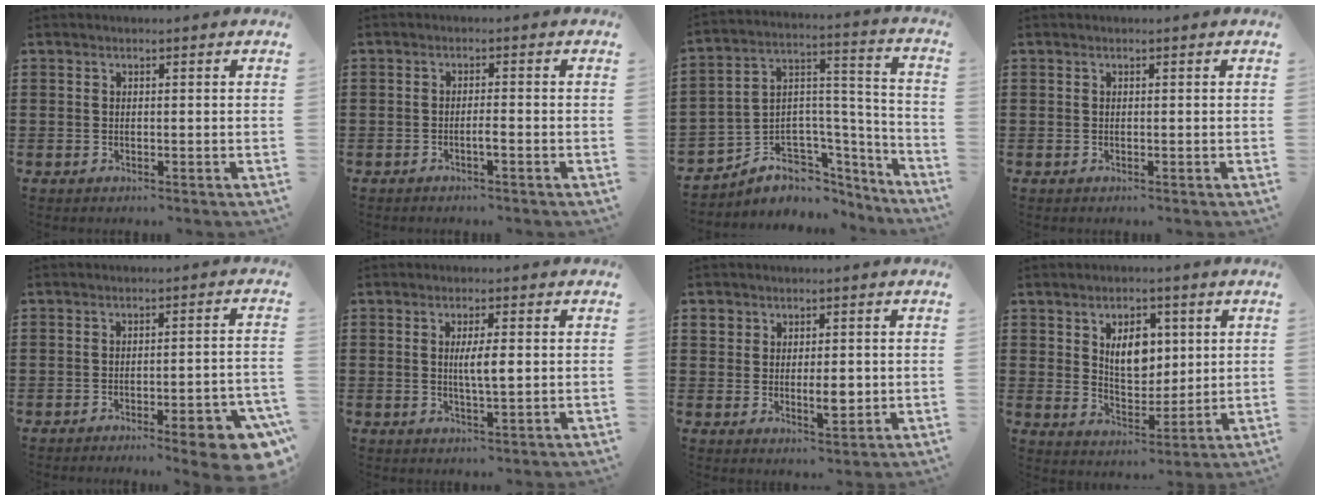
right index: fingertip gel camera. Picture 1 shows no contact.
{"total": 1.6, "force": [-1.0, -0.1, 1.2], "torque": [-0.022, -0.006, -0.017]}
{"total": 5.3, "force": [-3.3, 4.2, -0.1], "torque": [-0.014, -0.019, -0.056]}
{"total": 0.0}
{"total": 6.6, "force": [-4.1, 1.0, 5.0], "torque": [-0.074, -0.009, -0.068]}
{"total": 3.9, "force": [0.3, 0.6, 3.9], "torque": [-0.071, -0.002, 0.004]}
{"total": 4.5, "force": [0.4, 3.0, 3.3], "torque": [-0.055, 0.005, 0.002]}
{"total": 7.1, "force": [2.2, 4.4, 5.0], "torque": [-0.090, 0.007, 0.033]}